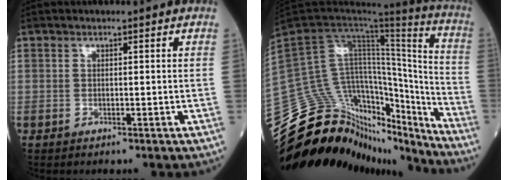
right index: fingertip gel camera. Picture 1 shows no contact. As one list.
[{"total": 34.1, "force": [-29.0, 11.2, 14.0], "torque": [-0.259, 0.009, -0.438]}]